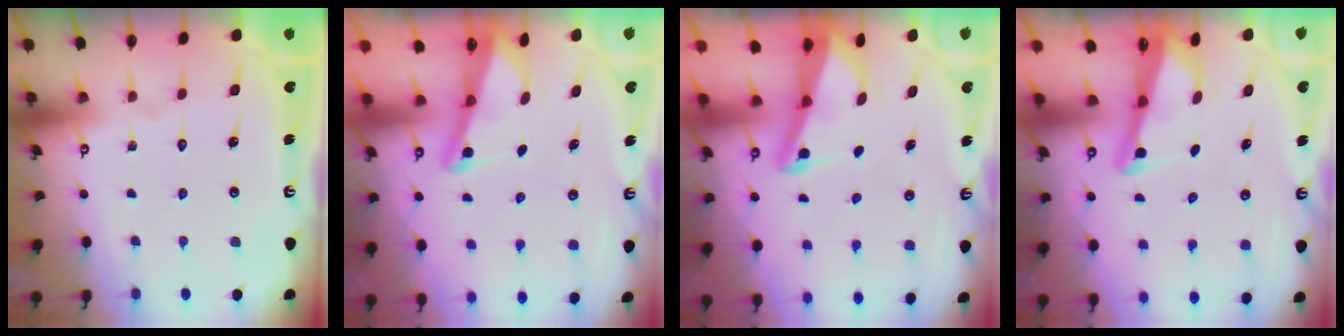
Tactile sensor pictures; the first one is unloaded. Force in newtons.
{"total": 2.2, "press": 2.2, "slide": 0.3}
{"total": 2.7, "press": 2.6, "slide": 0.6}
{"total": 2.5, "press": 2.5, "slide": 0.2}